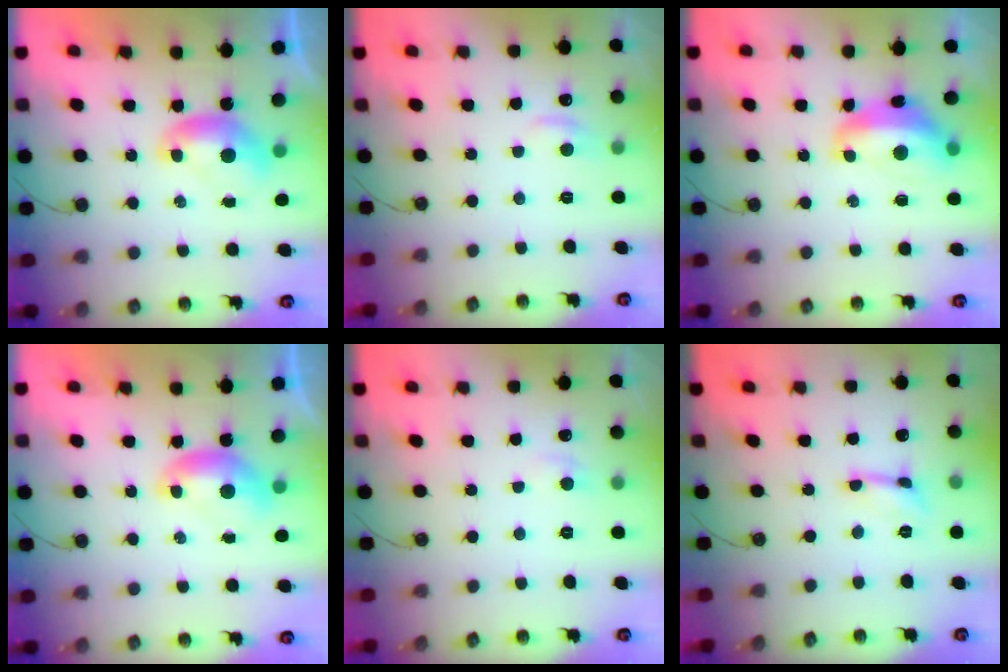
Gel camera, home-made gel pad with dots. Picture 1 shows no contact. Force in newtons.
{"total": 1.1, "press": 0.7, "slide": 0.8}
{"total": 6.3, "press": 6.2, "slide": 1.2}
{"total": 0.0}
{"total": 0.7, "press": 0.1, "slide": 0.7}
{"total": 0.5, "press": 0.5, "slide": 0.1}